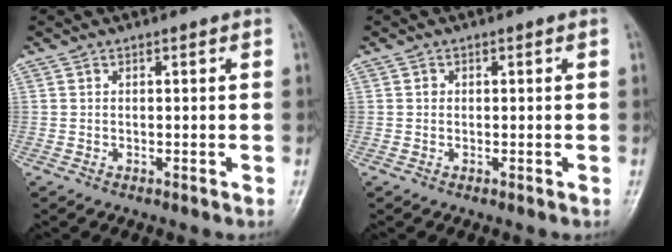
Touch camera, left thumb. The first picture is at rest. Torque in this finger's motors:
{"motor_torque": [-0.01, 0.04, -0.09, -0.02, 0.00]}